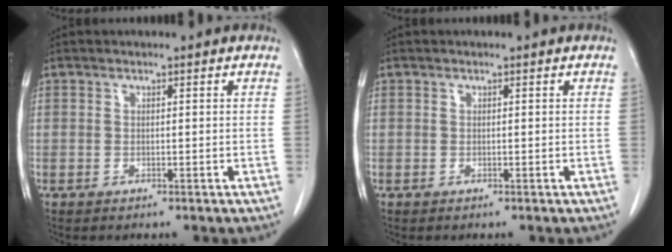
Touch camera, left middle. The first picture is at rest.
{"total": 0.0}